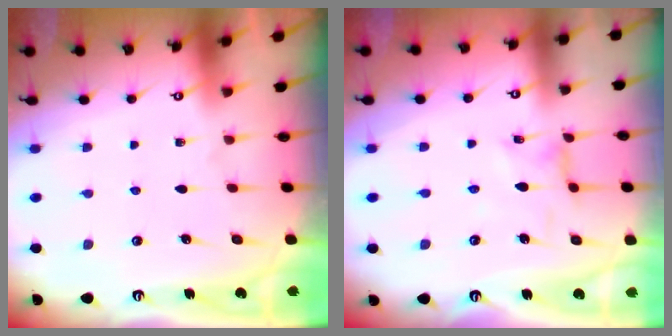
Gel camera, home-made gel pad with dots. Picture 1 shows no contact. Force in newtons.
{"total": 0.9, "press": 0.9, "slide": 0.3}